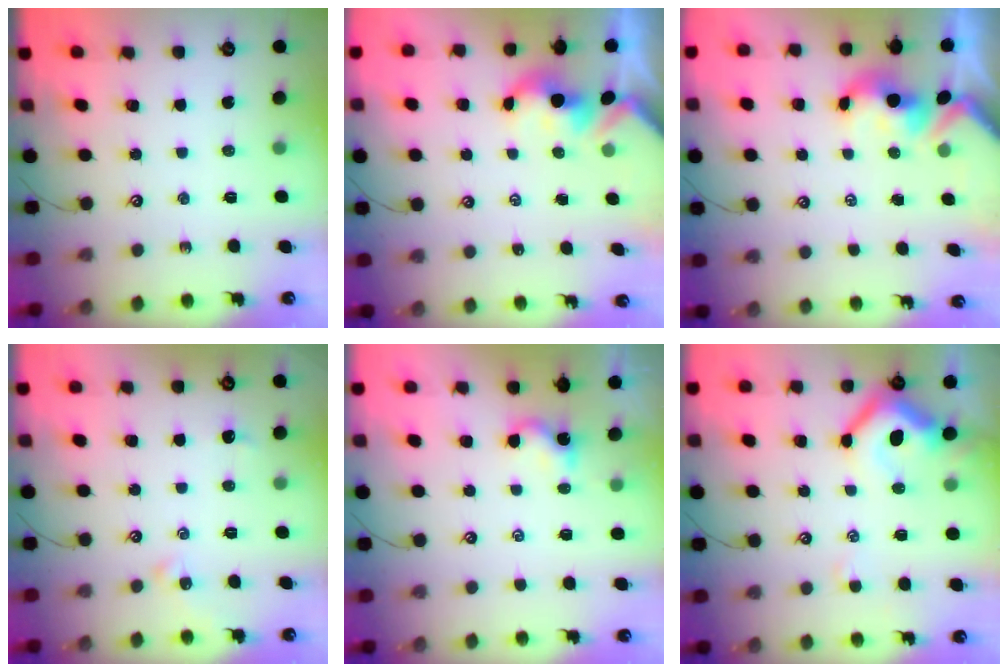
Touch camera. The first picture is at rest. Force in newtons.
{"total": 1.8, "press": 1.8, "slide": 0.2}
{"total": 2.0, "press": 1.9, "slide": 0.7}
{"total": 2.3, "press": 2.2, "slide": 0.6}
{"total": 0.0}
{"total": 8.1, "press": 7.9, "slide": 1.5}